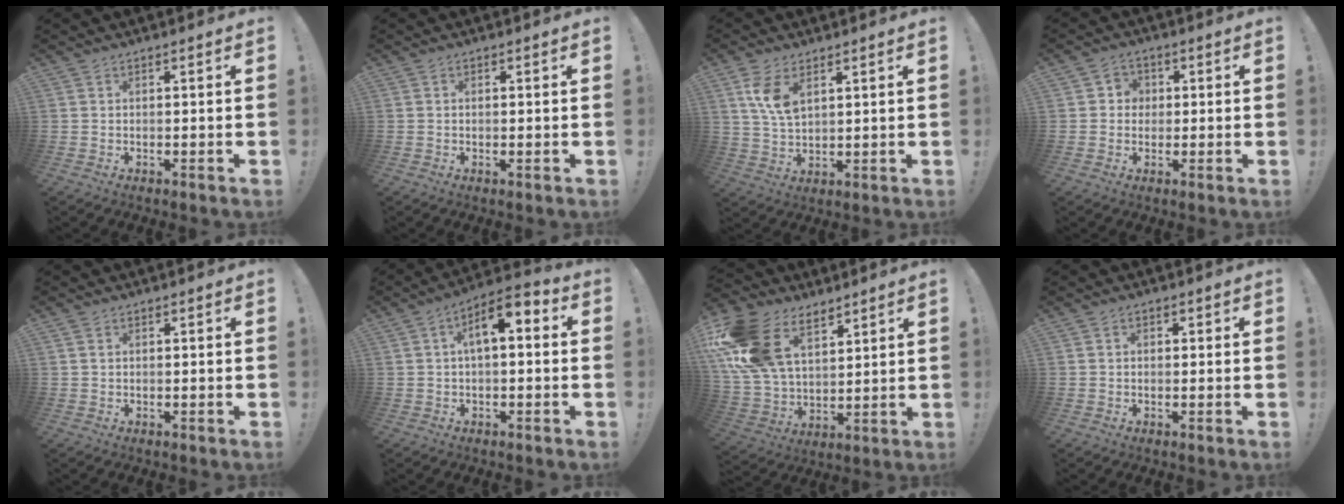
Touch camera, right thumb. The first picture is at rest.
{"total": 0.5, "force": [0.0, 0.0, 0.5], "torque": [-0.005, -0.001, 0.000]}
{"total": 8.2, "force": [4.1, 4.3, 5.7], "torque": [-0.102, -0.018, 0.074]}
{"total": 4.1, "force": [0.0, 4.0, 0.8], "torque": [-0.011, 0.006, -0.001]}
{"total": 1.0, "force": [0.5, 0.6, 0.6], "torque": [-0.012, 0.002, 0.009]}
{"total": 8.7, "force": [2.6, 3.6, 7.5], "torque": [-0.116, -0.011, 0.045]}
{"total": 21.3, "force": [11.1, 13.6, 12.1], "torque": [-0.245, -0.049, 0.214]}
{"total": 1.3, "force": [0.0, 1.0, 0.7], "torque": [-0.006, 0.001, -0.003]}